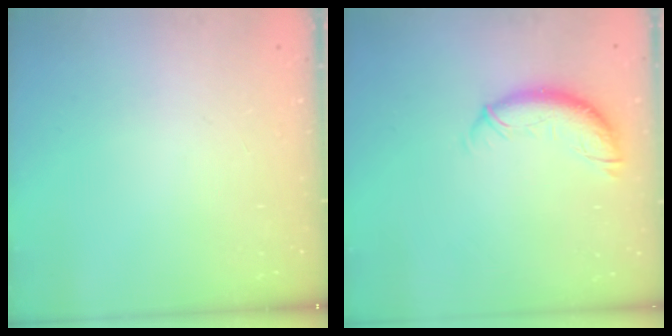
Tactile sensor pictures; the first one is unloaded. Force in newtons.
{"total": 10.3, "press": 10.3, "slide": 0.8}